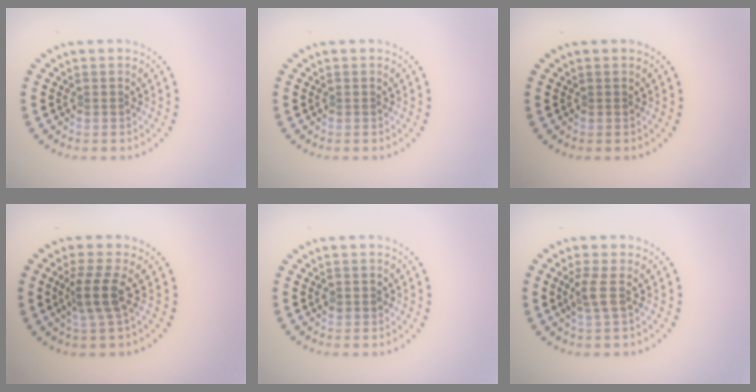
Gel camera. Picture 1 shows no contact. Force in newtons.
{"total": 0.0}
{"total": 0.0}
{"total": 2.9, "press": 2.2, "slide": 1.8}
{"total": 1.1, "press": 1.0, "slide": 0.4}
{"total": 1.9, "press": 1.5, "slide": 1.1}